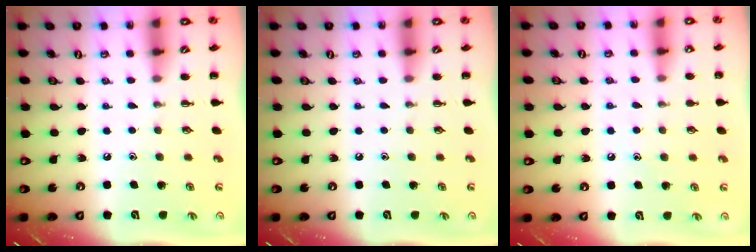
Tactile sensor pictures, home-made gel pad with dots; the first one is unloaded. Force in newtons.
{"total": 0.0}
{"total": 7.5, "press": 7.3, "slide": 1.6}